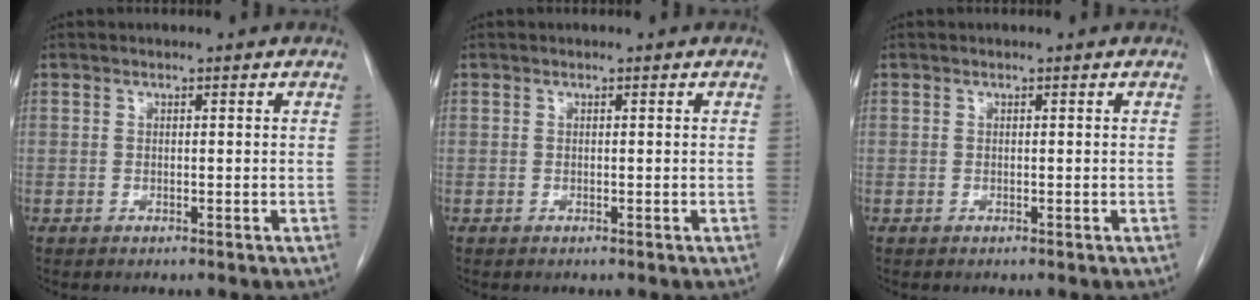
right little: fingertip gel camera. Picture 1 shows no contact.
{"total": 0.0}
{"total": 0.0}